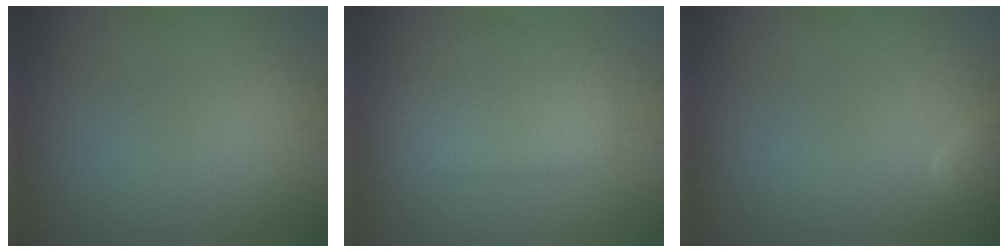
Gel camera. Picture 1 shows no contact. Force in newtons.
{"total": 4.6, "press": 4.5, "slide": 0.2}
{"total": 1.4, "press": 1.4, "slide": 0.2}